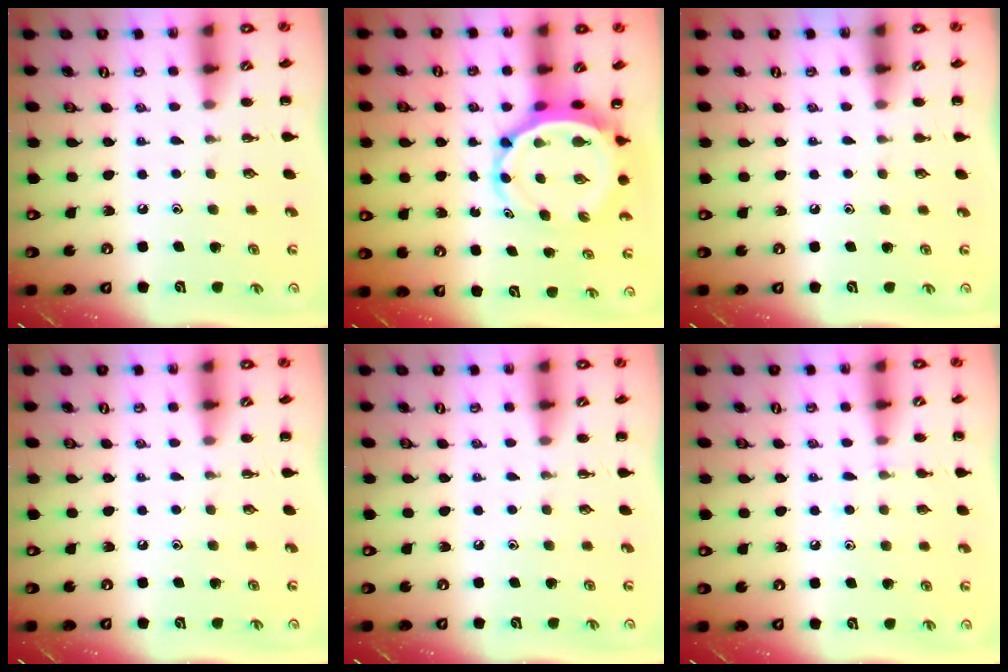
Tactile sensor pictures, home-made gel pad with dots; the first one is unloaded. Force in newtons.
{"total": 6.4, "press": 6.1, "slide": 2.1}
{"total": 0.0}
{"total": 0.0}
{"total": 0.0}
{"total": 4.4, "press": 4.1, "slide": 1.4}